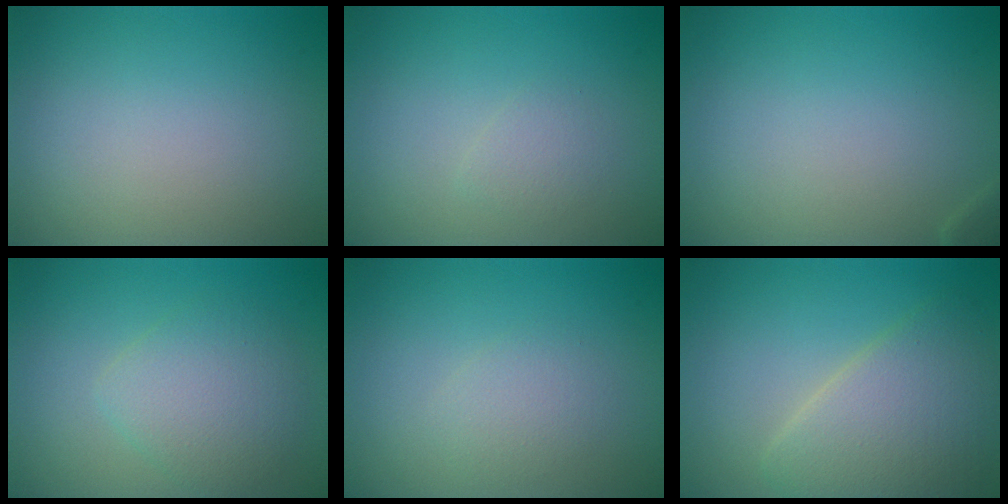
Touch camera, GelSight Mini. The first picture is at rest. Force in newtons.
{"total": 1.1, "press": 1.1, "slide": 0.0}
{"total": 0.6, "press": 0.6, "slide": 0.0}
{"total": 3.5, "press": 3.5, "slide": 0.0}
{"total": 1.6, "press": 1.6, "slide": 0.1}
{"total": 5.9, "press": 5.9, "slide": 0.3}